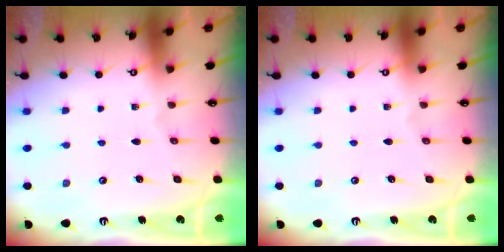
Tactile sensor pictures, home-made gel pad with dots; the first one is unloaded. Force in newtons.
{"total": 0.0}